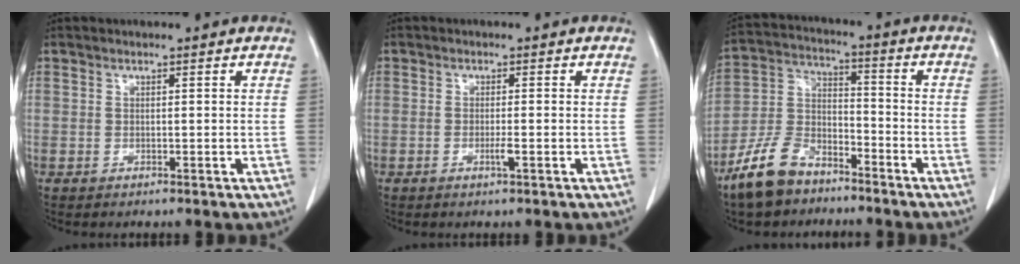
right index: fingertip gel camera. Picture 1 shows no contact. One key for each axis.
{"total": 1.4, "fx": -0.5, "fy": -0.1, "fz": 1.3, "tx": -0.028, "ty": -0.001, "tz": -0.008}
{"total": 10.7, "fx": -8.0, "fy": 5.3, "fz": 4.8, "tx": -0.118, "ty": 0.003, "tz": -0.158}